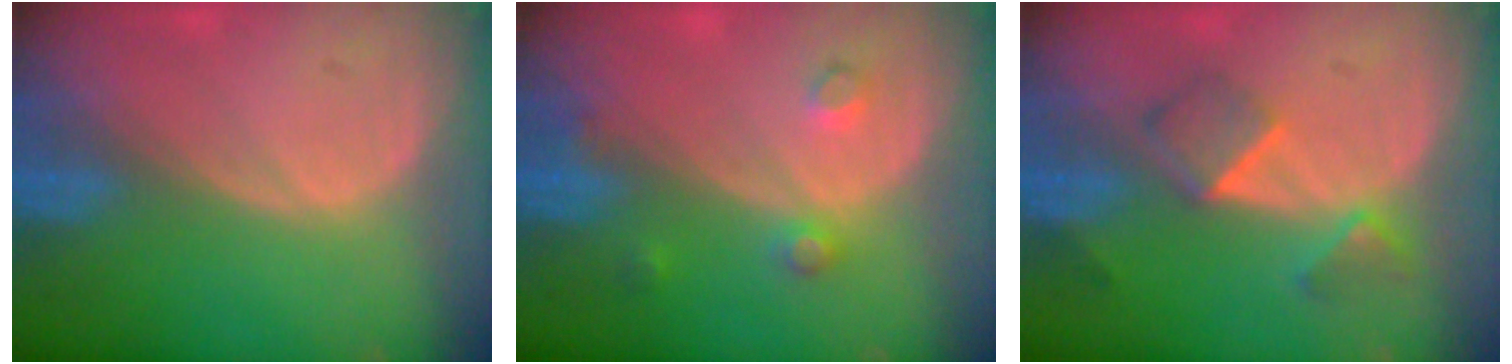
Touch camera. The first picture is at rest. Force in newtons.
{"total": 2.6, "press": 2.6, "slide": 0.3}
{"total": 5.6, "press": 4.9, "slide": 2.7}